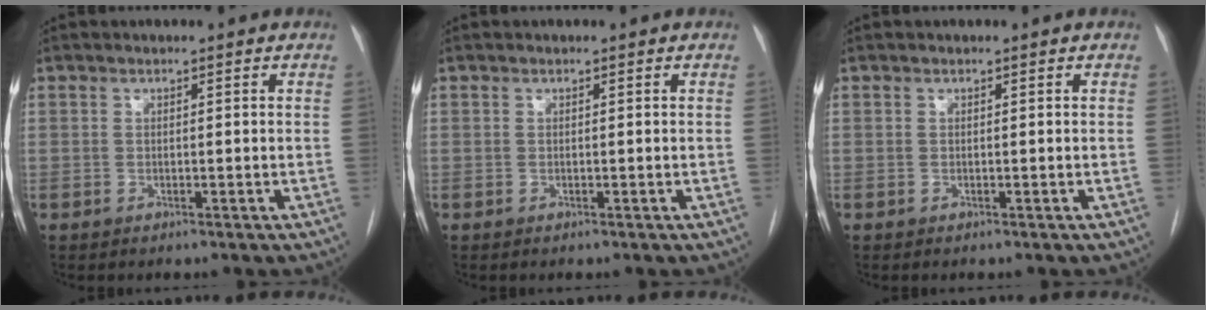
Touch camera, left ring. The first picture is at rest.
{"total": 0.0}
{"total": 0.0}